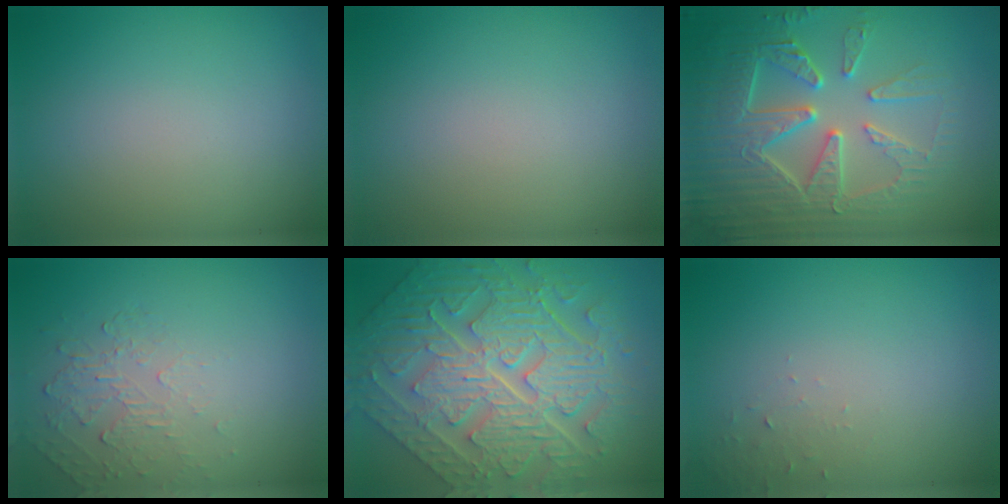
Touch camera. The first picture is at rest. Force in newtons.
{"total": 0.0}
{"total": 7.7, "press": 6.1, "slide": 4.7}
{"total": 2.1, "press": 0.7, "slide": 2.0}
{"total": 11.0, "press": 7.8, "slide": 7.8}
{"total": 1.0, "press": 0.9, "slide": 0.1}